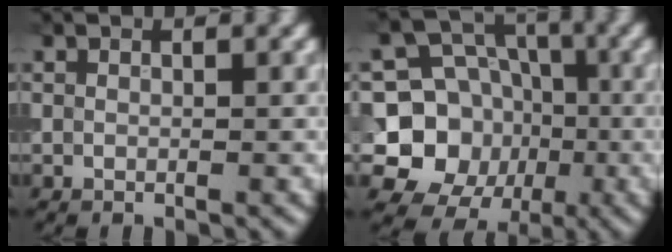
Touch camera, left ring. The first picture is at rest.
{"total": 8.5, "force": [-1.3, 7.6, 3.7], "torque": [-0.062, -0.005, -0.041]}